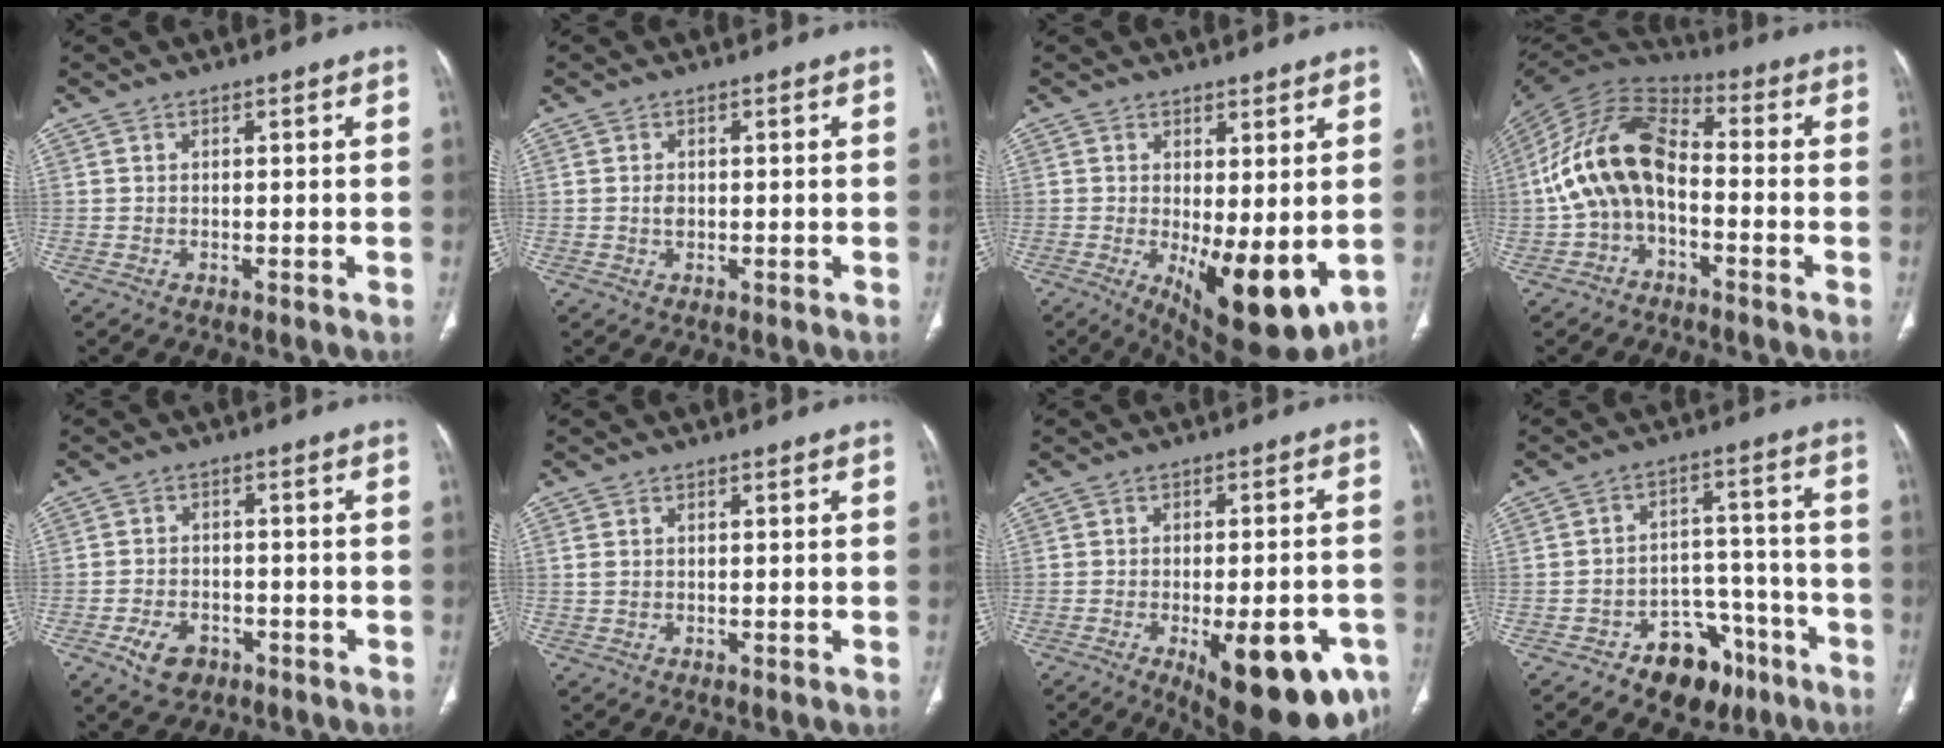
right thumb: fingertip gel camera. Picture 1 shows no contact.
{"total": 1.5, "force": [0.0, 1.1, 1.0], "torque": [-0.016, 0.001, 0.002]}
{"total": 12.7, "force": [-2.0, 4.9, 11.5], "torque": [-0.162, -0.030, -0.011]}
{"total": 15.3, "force": [-2.3, 9.4, 11.8], "torque": [-0.220, 0.055, -0.053]}
{"total": 5.9, "force": [-3.0, 3.9, 3.1], "torque": [-0.049, 0.019, -0.045]}
{"total": 1.3, "force": [0.3, 0.9, 0.9], "torque": [-0.029, 0.010, 0.013]}
{"total": 18.3, "force": [-8.0, 6.9, 14.9], "torque": [-0.138, 0.016, -0.093]}
{"total": 11.8, "force": [-7.3, 7.6, 5.2], "torque": [-0.033, 0.073, -0.103]}